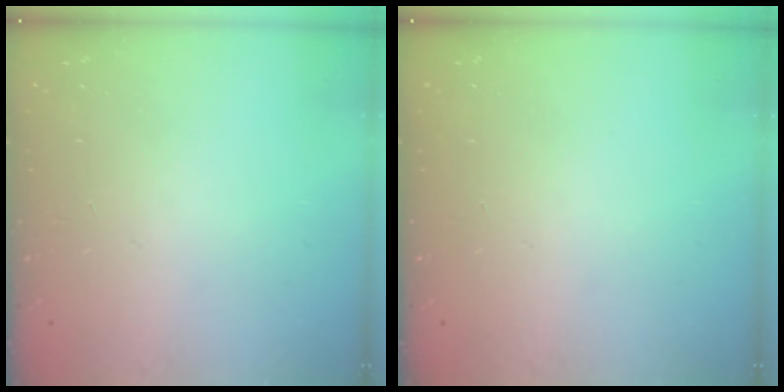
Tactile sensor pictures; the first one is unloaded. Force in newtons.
{"total": 0.0}